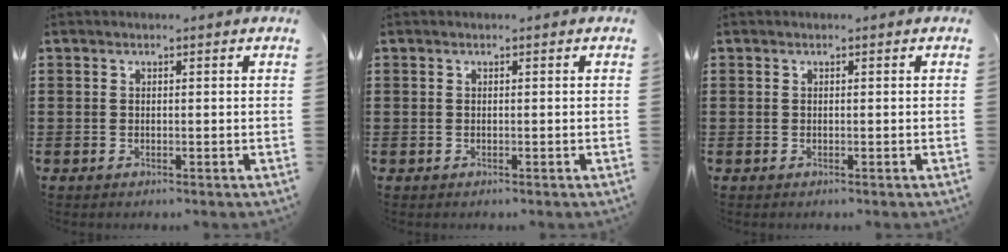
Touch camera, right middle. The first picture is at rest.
{"total": 0.0}
{"total": 0.0}